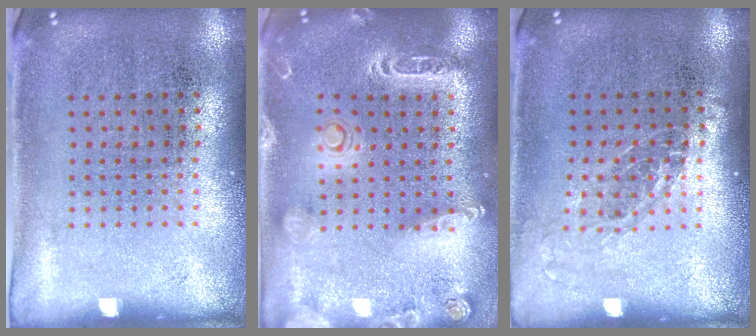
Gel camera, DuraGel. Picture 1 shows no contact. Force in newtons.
{"total": 2.1, "press": 2.0, "slide": 0.7}
{"total": 1.1, "press": 1.0, "slide": 0.5}